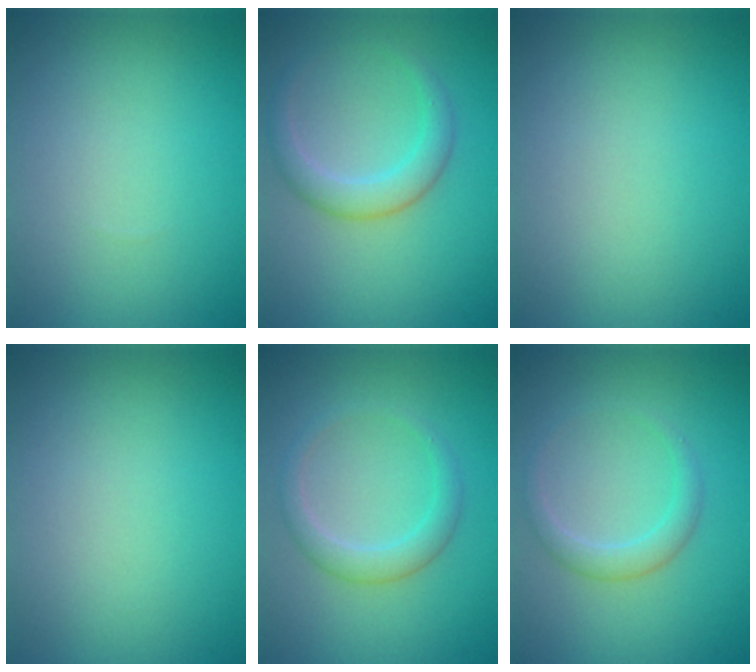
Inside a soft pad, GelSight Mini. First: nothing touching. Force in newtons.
{"total": 2.7, "press": 2.7, "slide": 0.2}
{"total": 0.0}
{"total": 0.0}
{"total": 2.2, "press": 2.2, "slide": 0.1}
{"total": 1.9, "press": 1.9, "slide": 0.1}